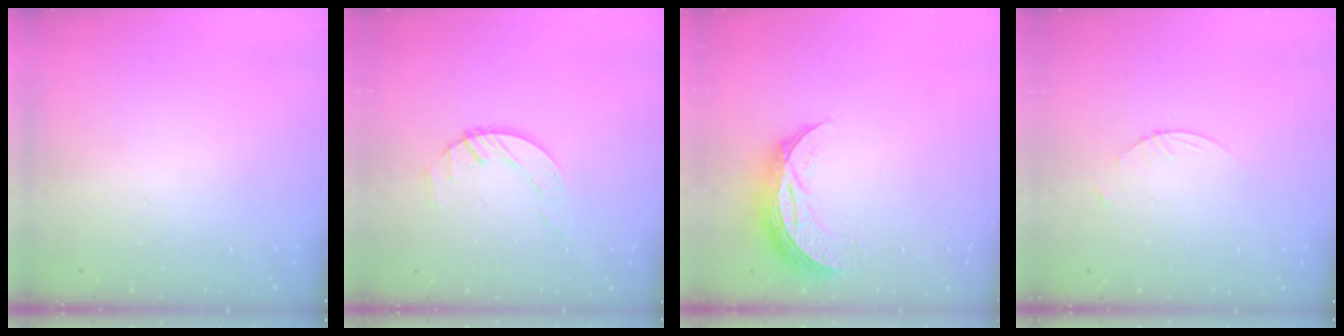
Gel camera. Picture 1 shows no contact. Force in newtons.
{"total": 2.7, "press": 2.6, "slide": 0.4}
{"total": 9.3, "press": 9.3, "slide": 0.7}
{"total": 1.6, "press": 1.5, "slide": 0.2}